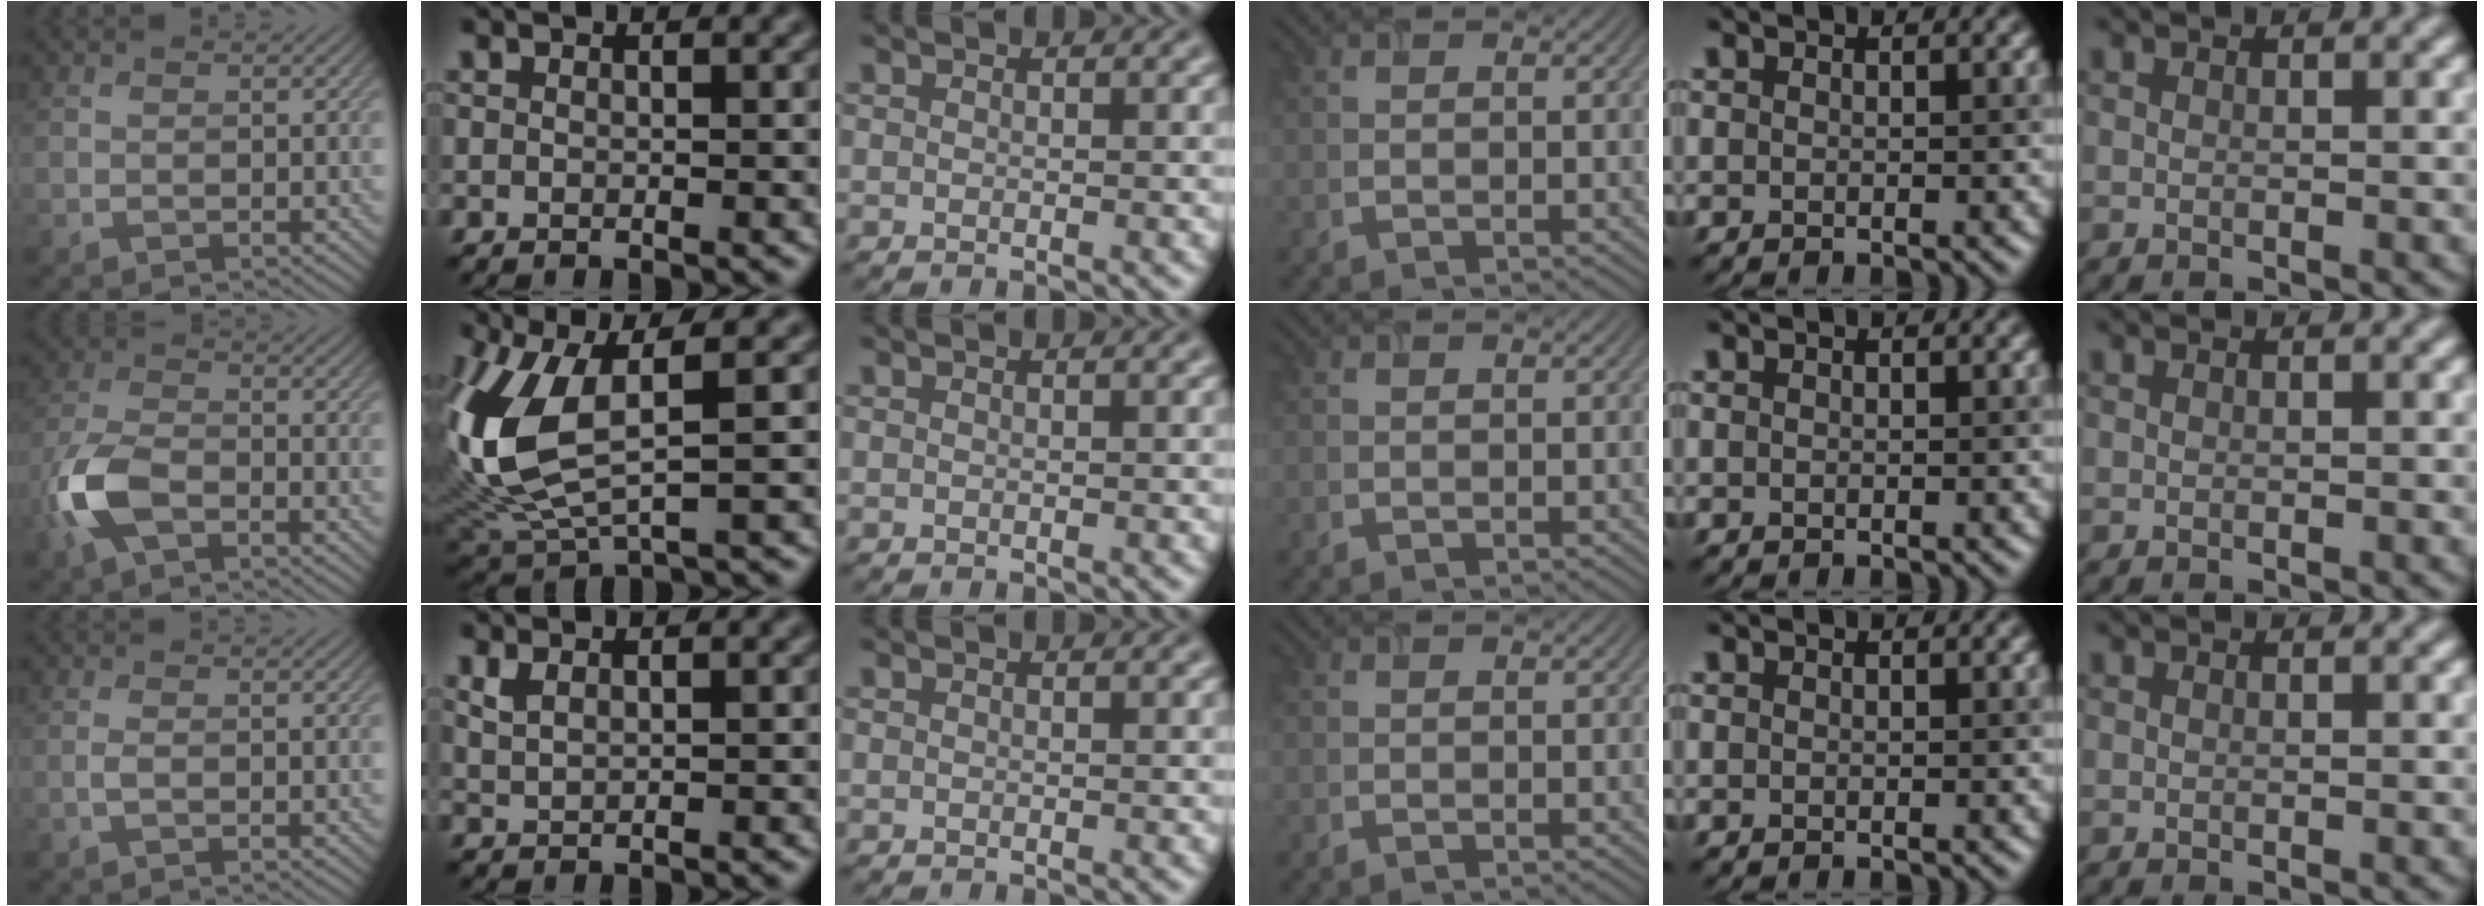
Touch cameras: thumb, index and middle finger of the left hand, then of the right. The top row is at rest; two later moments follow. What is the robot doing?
{"motion": "insert", "object": "airpods case & airpods"}